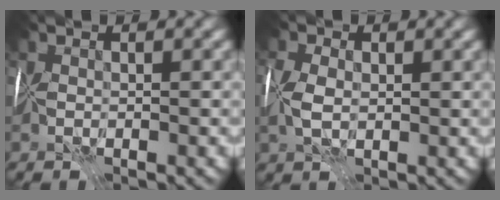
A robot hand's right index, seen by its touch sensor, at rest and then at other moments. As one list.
[{"total": 2.5, "force": [0.2, 1.5, 2.0], "torque": [-0.049, 0.001, 0.004]}]